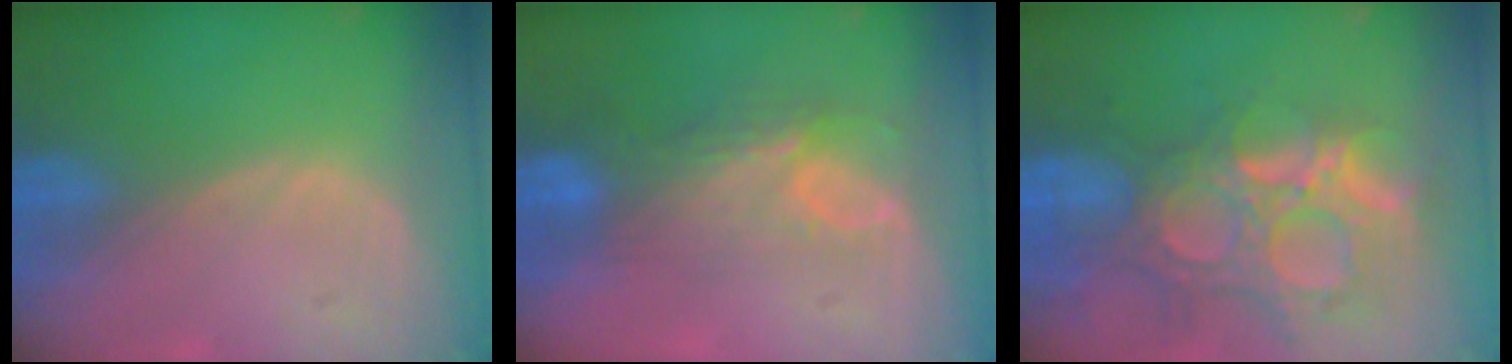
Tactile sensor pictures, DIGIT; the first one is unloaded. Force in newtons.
{"total": 7.6, "press": 6.6, "slide": 3.7}
{"total": 13.9, "press": 11.7, "slide": 7.5}